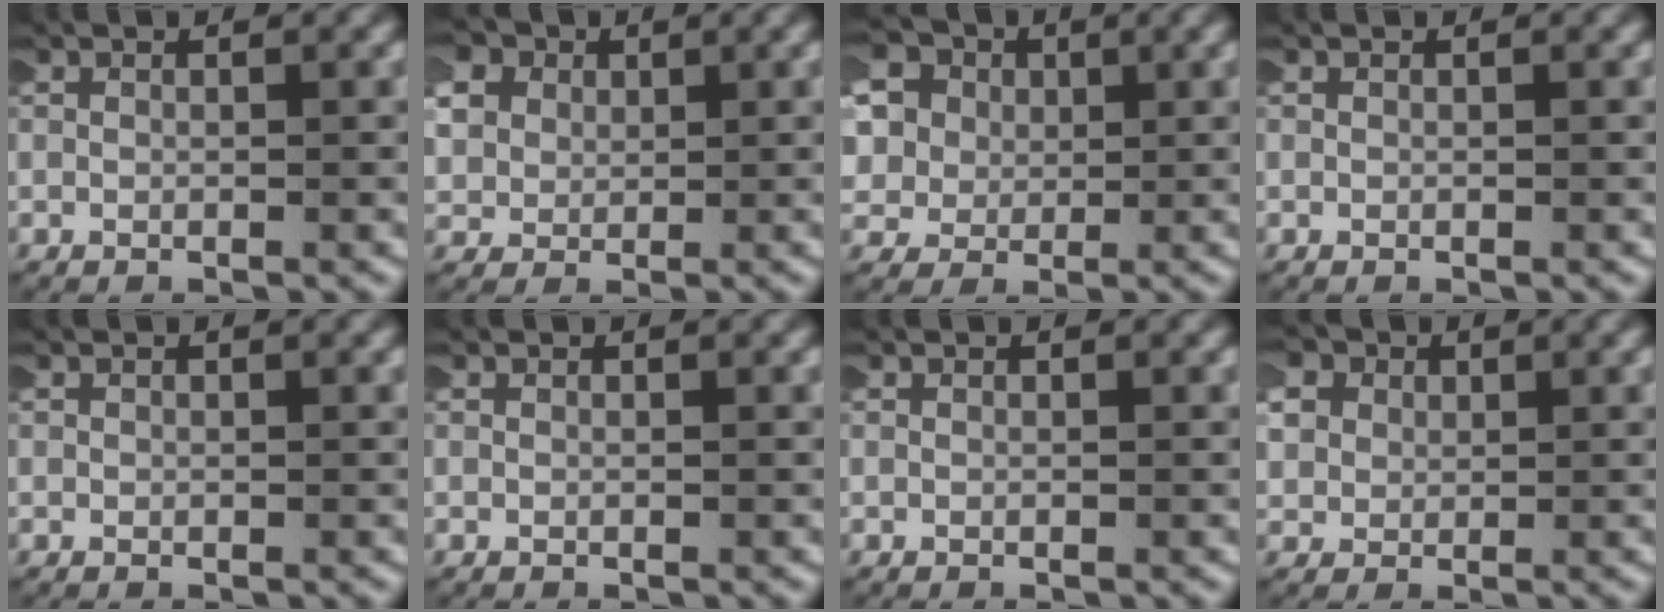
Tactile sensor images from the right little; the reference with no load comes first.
{"total": 6.2, "force": [2.5, 5.0, 2.7], "torque": [-0.084, 0.000, 0.038]}
{"total": 10.6, "force": [2.6, 9.2, 4.5], "torque": [-0.135, -0.009, 0.032]}
{"total": 0.0}
{"total": 0.0}
{"total": 0.0}
{"total": 0.0}
{"total": 5.5, "force": [2.0, 4.6, 2.3], "torque": [-0.075, 0.000, 0.027]}